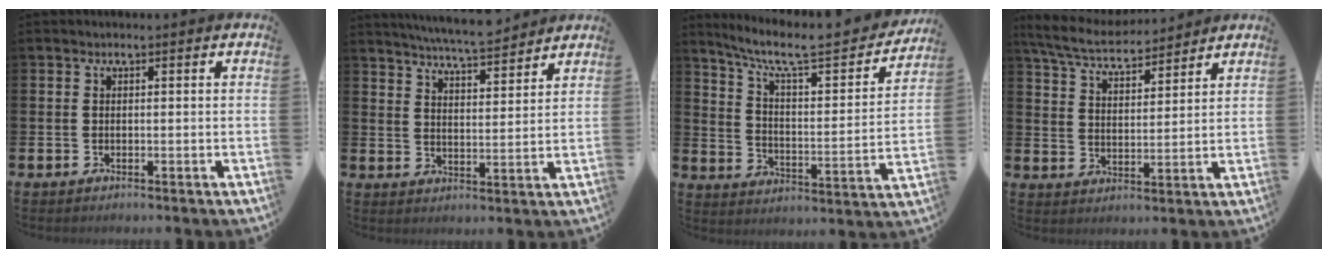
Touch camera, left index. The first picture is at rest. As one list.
[{"total": 6.5, "force": [6.3, 0.1, 1.3], "torque": [-0.041, -0.036, 0.112]}, {"total": 8.9, "force": [7.4, 2.0, 4.6], "torque": [-0.107, -0.055, 0.117]}, {"total": 6.5, "force": [6.1, 1.2, 2.0], "torque": [-0.067, -0.031, 0.108]}]